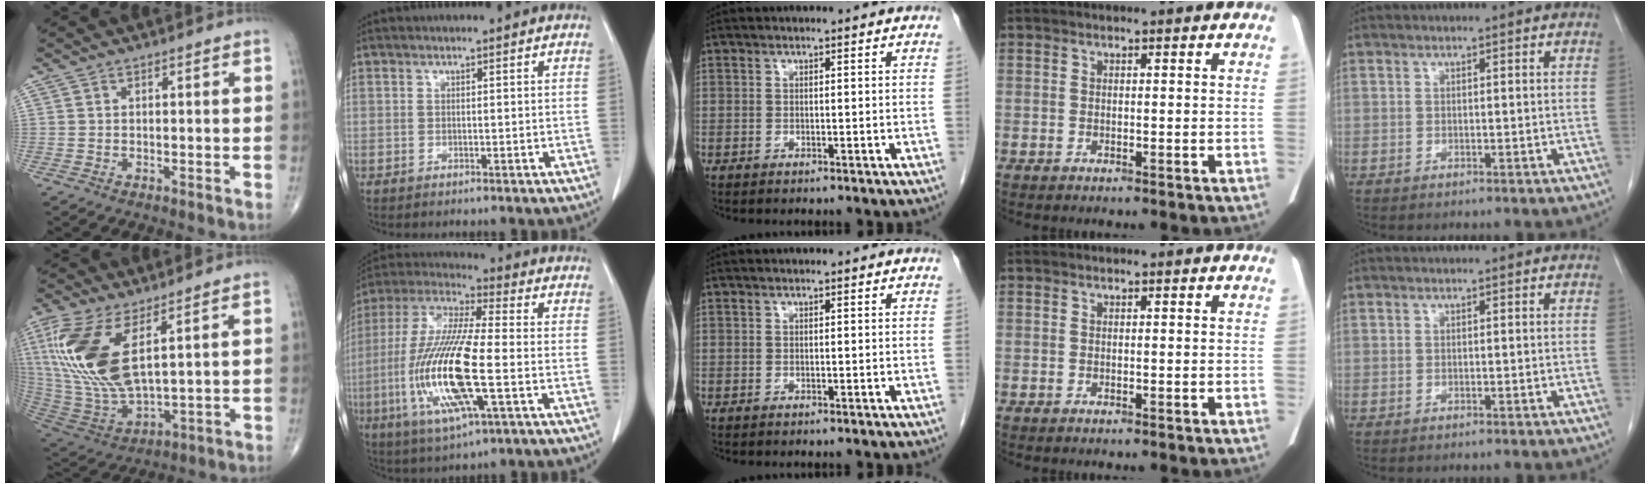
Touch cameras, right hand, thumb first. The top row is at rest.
{"thumb": {"total": 19.2, "force": [6.5, 7.8, 16.3], "torque": [-0.366, -0.033, 0.138]}, "index": {"total": 17.9, "force": [-3.8, 2.5, 17.3], "torque": [-0.370, -0.015, -0.070]}}